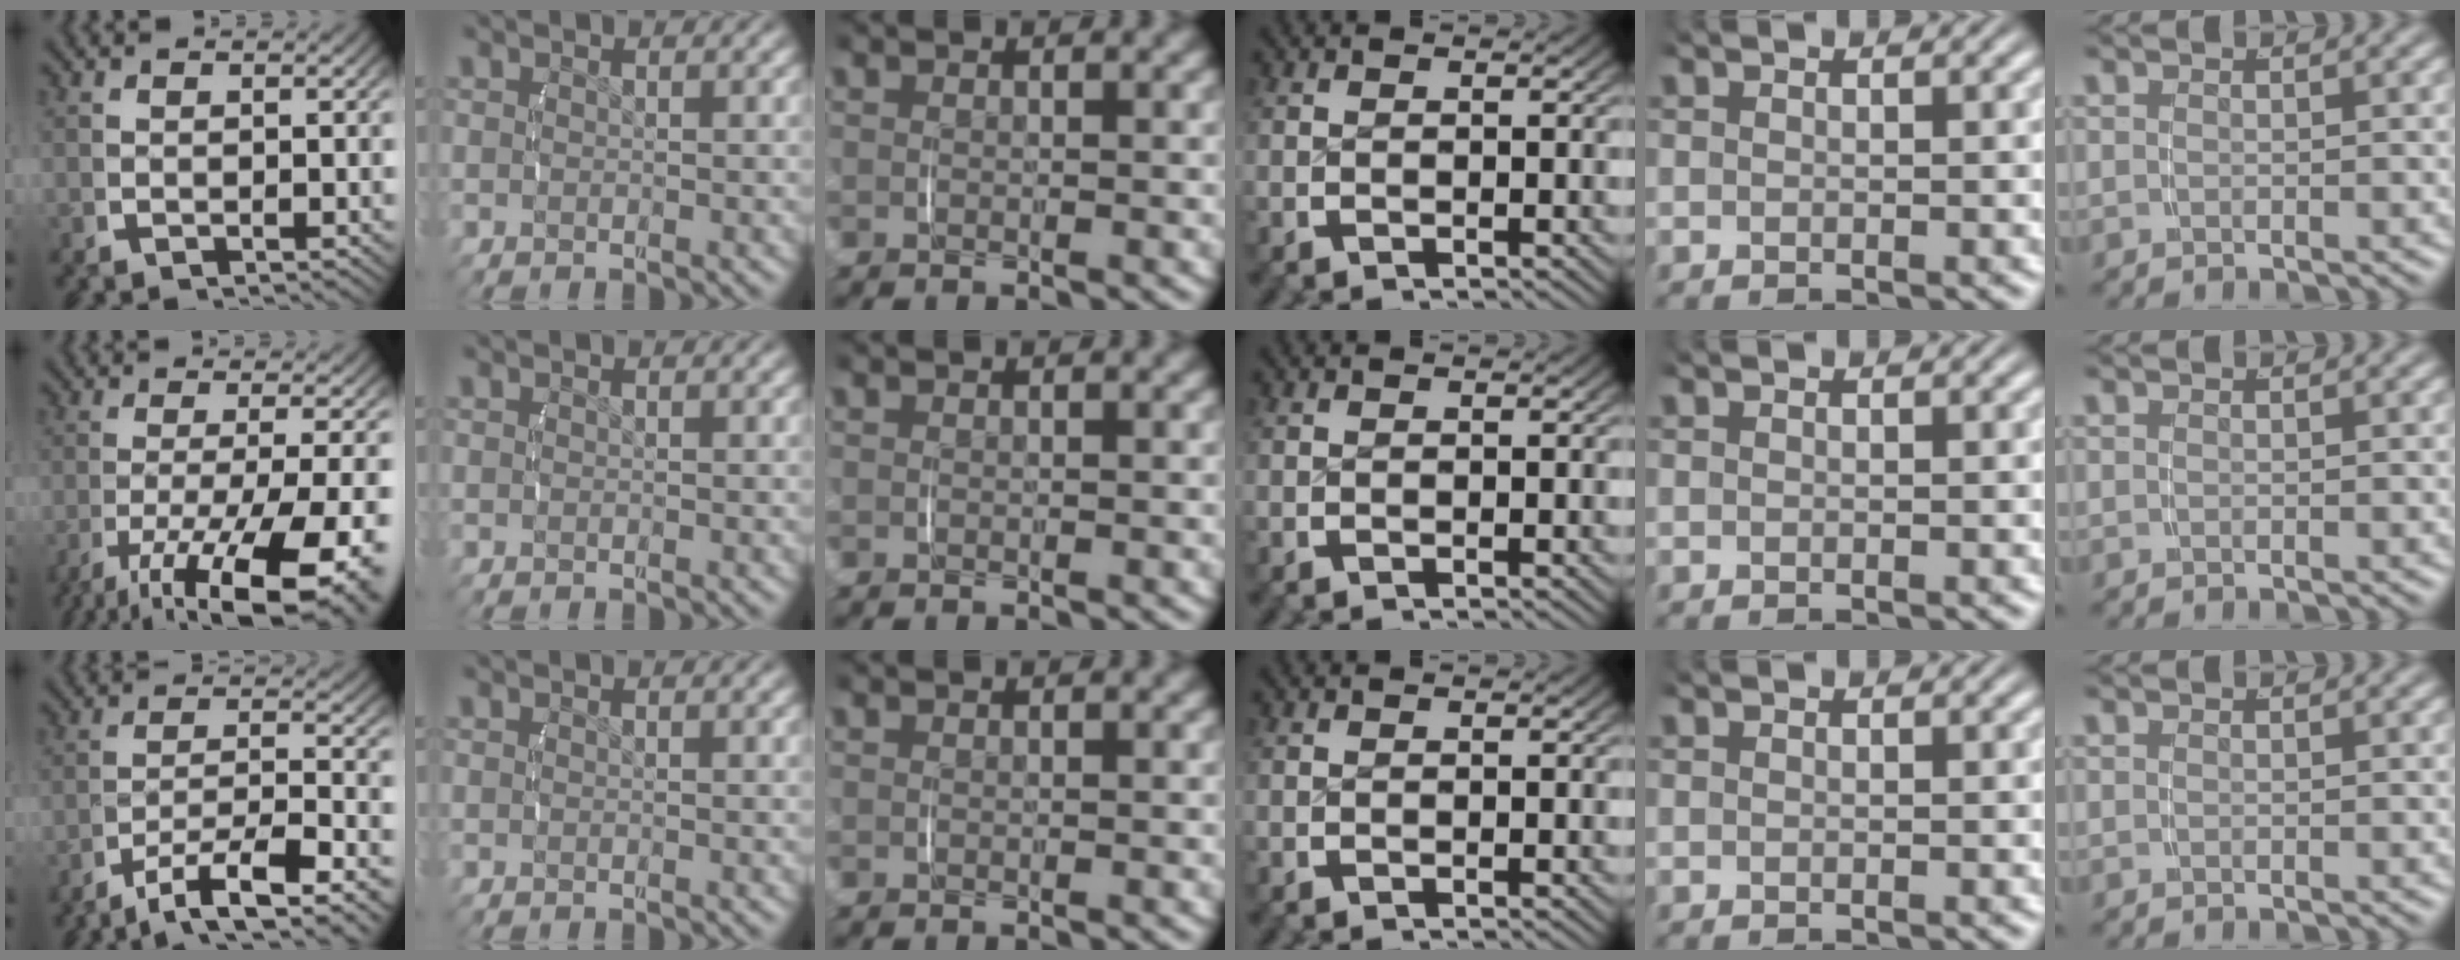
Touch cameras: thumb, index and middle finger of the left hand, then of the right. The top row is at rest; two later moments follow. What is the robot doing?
{"motion": "lift_and_place", "object": "jewelry box"}